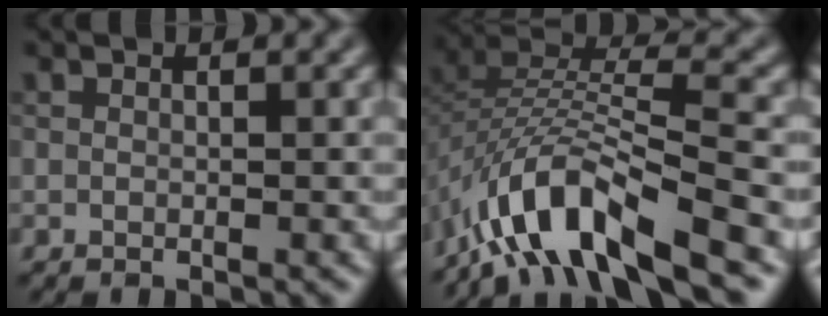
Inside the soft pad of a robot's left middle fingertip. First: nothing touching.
{"total": 10.0, "force": [-7.0, 2.9, 6.6], "torque": [-0.110, 0.002, -0.137]}